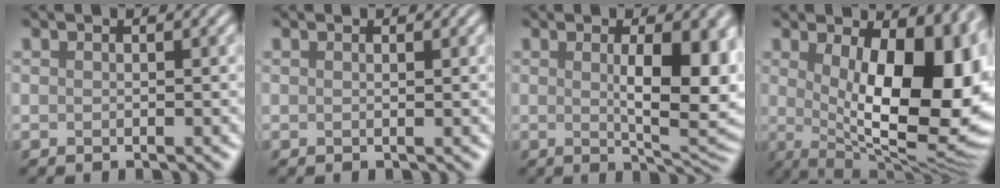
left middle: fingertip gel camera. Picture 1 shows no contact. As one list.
[{"total": 0.0}, {"total": 7.8, "force": [0.8, 2.4, 7.3], "torque": [-0.104, -0.009, 0.021]}, {"total": 13.2, "force": [1.7, 5.9, 11.6], "torque": [-0.131, -0.012, 0.035]}]